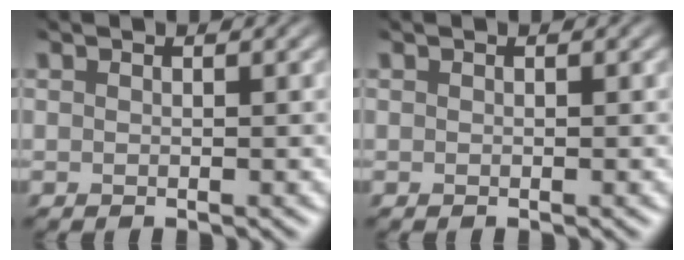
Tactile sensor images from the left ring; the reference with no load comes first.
{"total": 0.0}